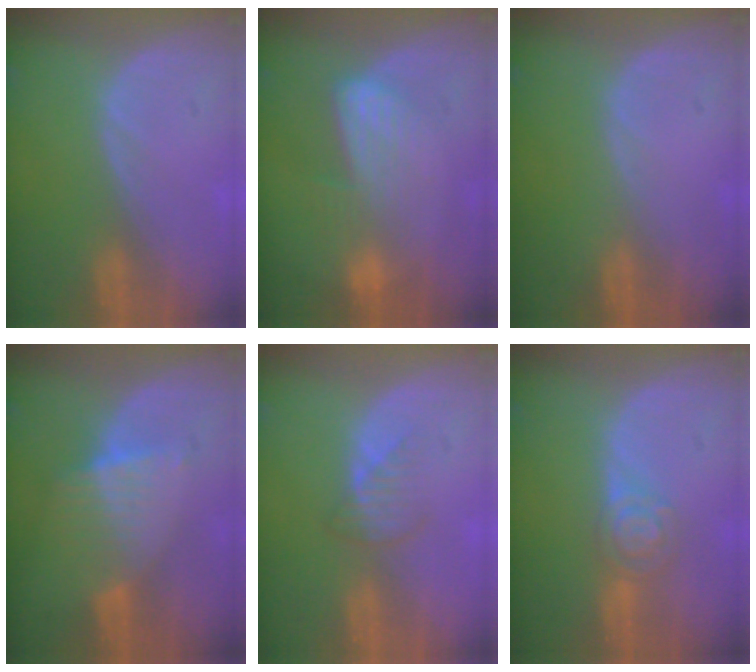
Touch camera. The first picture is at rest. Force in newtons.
{"total": 7.0, "press": 6.1, "slide": 3.5}
{"total": 0.0}
{"total": 6.9, "press": 6.0, "slide": 3.4}
{"total": 2.5, "press": 2.5, "slide": 0.4}
{"total": 5.1, "press": 4.5, "slide": 2.5}